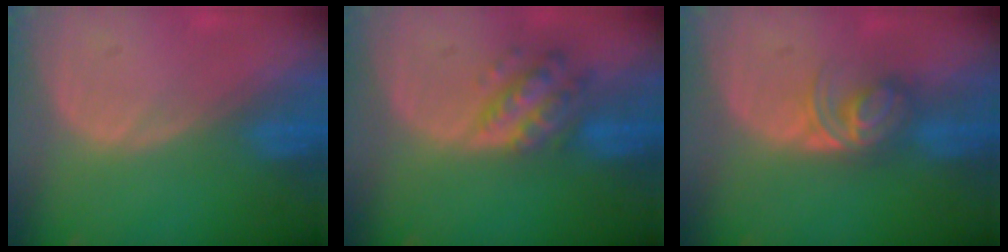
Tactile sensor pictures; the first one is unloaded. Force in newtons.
{"total": 6.4, "press": 5.7, "slide": 2.8}
{"total": 5.6, "press": 4.9, "slide": 2.8}